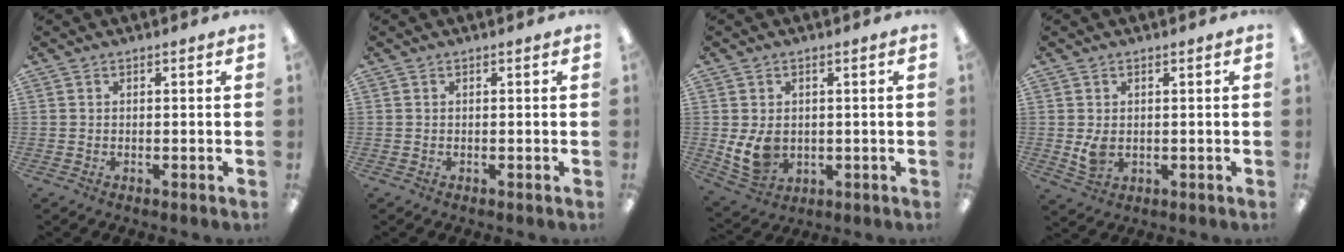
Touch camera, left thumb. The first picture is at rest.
{"total": 0.0}
{"total": 7.0, "force": [0.4, 5.6, 4.3], "torque": [-0.080, -0.004, 0.008]}
{"total": 4.2, "force": [0.4, 3.1, 2.8], "torque": [-0.042, -0.010, 0.003]}